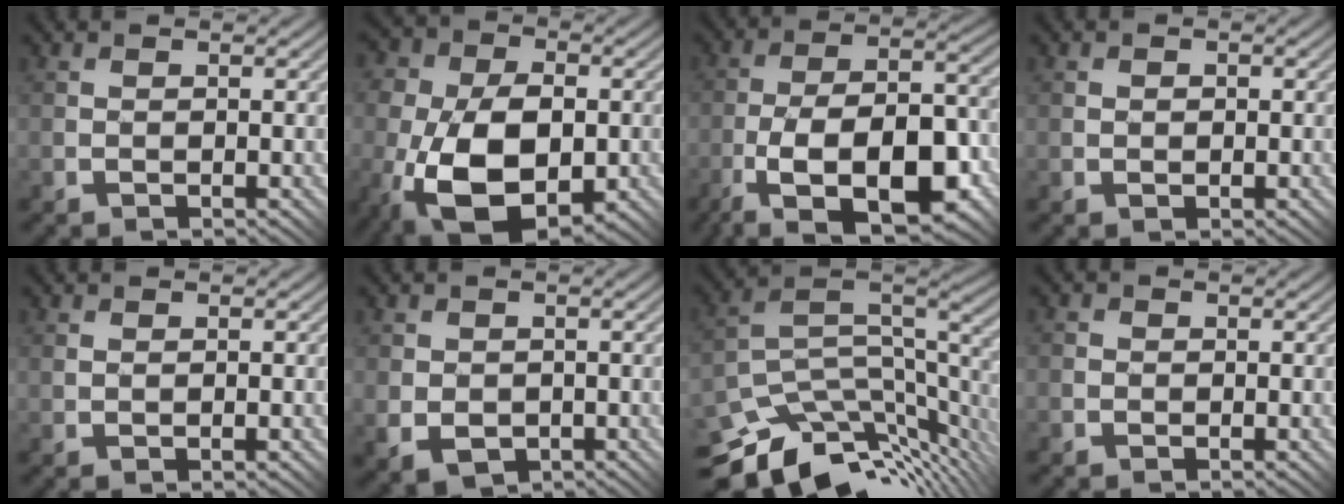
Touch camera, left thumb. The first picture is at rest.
{"total": 15.7, "force": [-4.8, 10.0, 11.0], "torque": [-0.195, -0.030, -0.081]}
{"total": 14.3, "force": [-6.5, 5.8, 11.3], "torque": [-0.190, -0.002, -0.118]}
{"total": 1.1, "force": [0.0, 0.9, 0.6], "torque": [-0.006, 0.003, 0.003]}
{"total": 1.3, "force": [0.1, 0.5, 1.1], "torque": [-0.022, 0.001, 0.008]}
{"total": 3.8, "force": [-0.8, 3.2, 1.9], "torque": [-0.050, -0.017, -0.007]}
{"total": 10.7, "force": [-7.6, 3.9, 6.4], "torque": [-0.137, -0.007, -0.128]}
{"total": 1.9, "force": [-0.1, 1.9, 0.2], "torque": [0.003, 0.009, -0.018]}